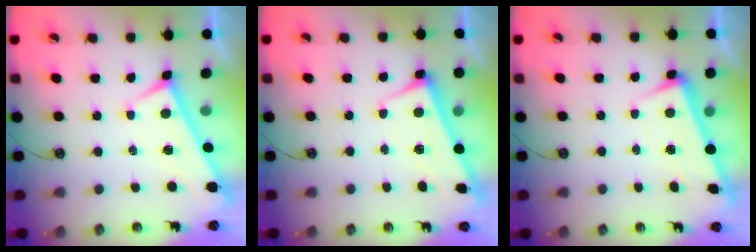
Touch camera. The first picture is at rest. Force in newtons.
{"total": 2.8, "press": 2.8, "slide": 0.3}
{"total": 3.5, "press": 3.3, "slide": 1.1}